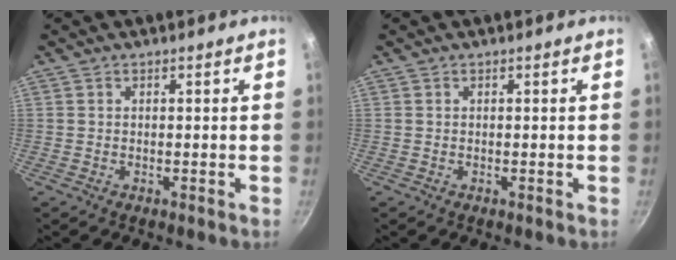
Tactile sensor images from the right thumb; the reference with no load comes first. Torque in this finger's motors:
{"motor_torque": [0.00, 0.01, 0.13, 0.06, 0.06]}